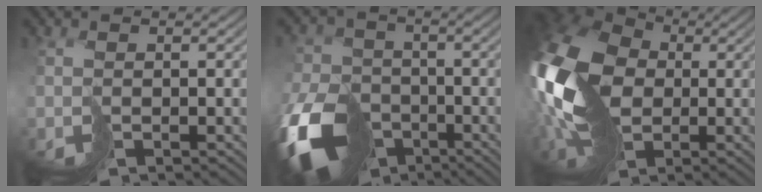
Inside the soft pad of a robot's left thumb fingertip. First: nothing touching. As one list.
[{"total": 15.6, "force": [-7.8, 10.8, 8.2], "torque": [-0.224, -0.057, -0.135]}, {"total": 18.7, "force": [-0.7, 13.6, 12.9], "torque": [-0.329, -0.020, -0.007]}]